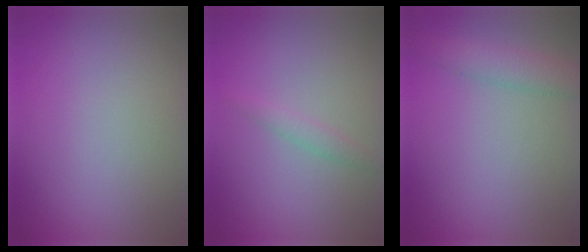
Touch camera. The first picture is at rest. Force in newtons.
{"total": 1.2, "press": 1.2, "slide": 0.1}
{"total": 2.9, "press": 2.9, "slide": 0.1}